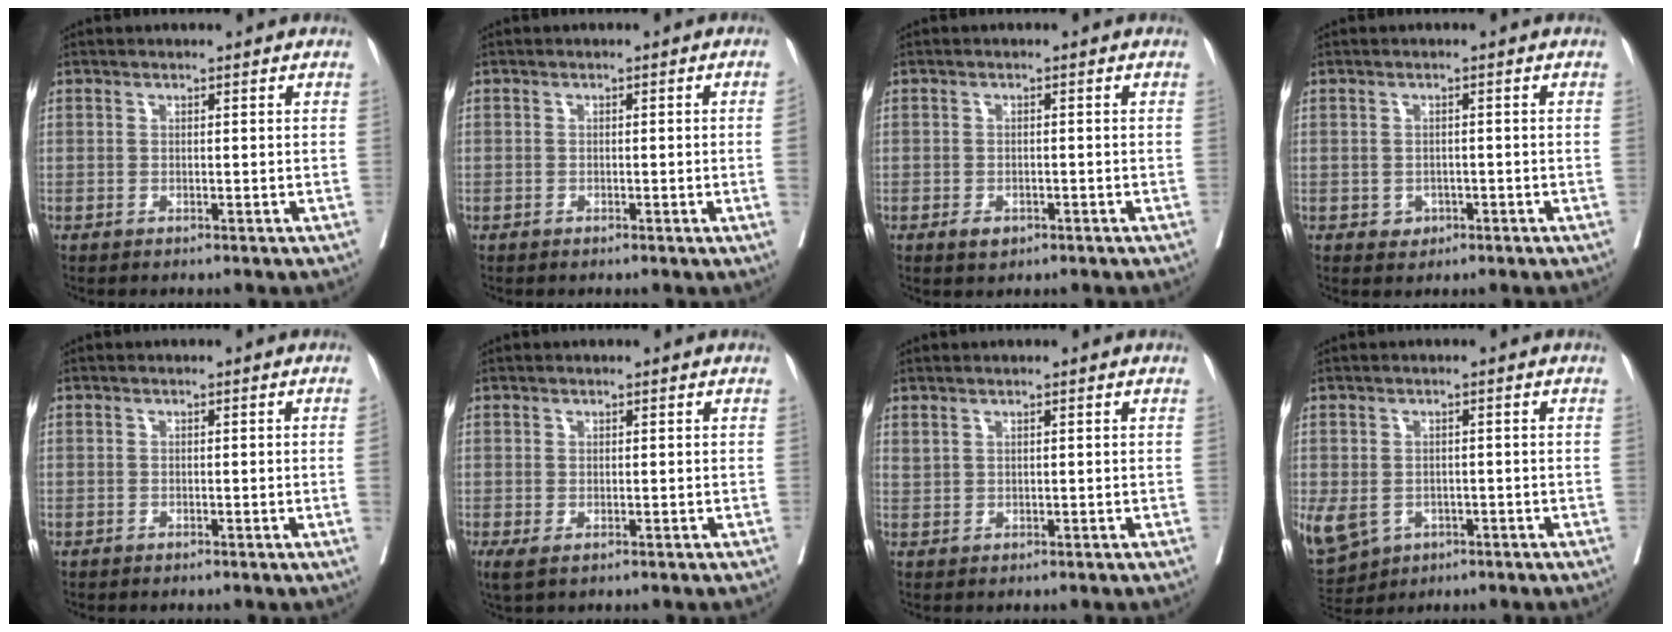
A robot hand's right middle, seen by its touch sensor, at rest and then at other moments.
{"total": 1.8, "force": [-0.4, -0.2, 1.7], "torque": [-0.025, 0.004, -0.003]}
{"total": 2.1, "force": [-1.1, 1.3, 1.3], "torque": [-0.018, 0.002, -0.009]}
{"total": 2.0, "force": [-0.8, 1.7, 0.7], "torque": [-0.005, 0.006, -0.005]}
{"total": 1.0, "force": [-0.3, -0.1, 0.9], "torque": [-0.014, 0.003, -0.004]}
{"total": 2.2, "force": [-0.8, 1.0, 1.9], "torque": [-0.039, -0.009, -0.008]}
{"total": 0.9, "force": [0.8, 0.3, 0.2], "torque": [-0.004, 0.007, 0.020]}
{"total": 17.3, "force": [-6.6, 13.9, 7.9], "torque": [-0.248, -0.012, -0.086]}